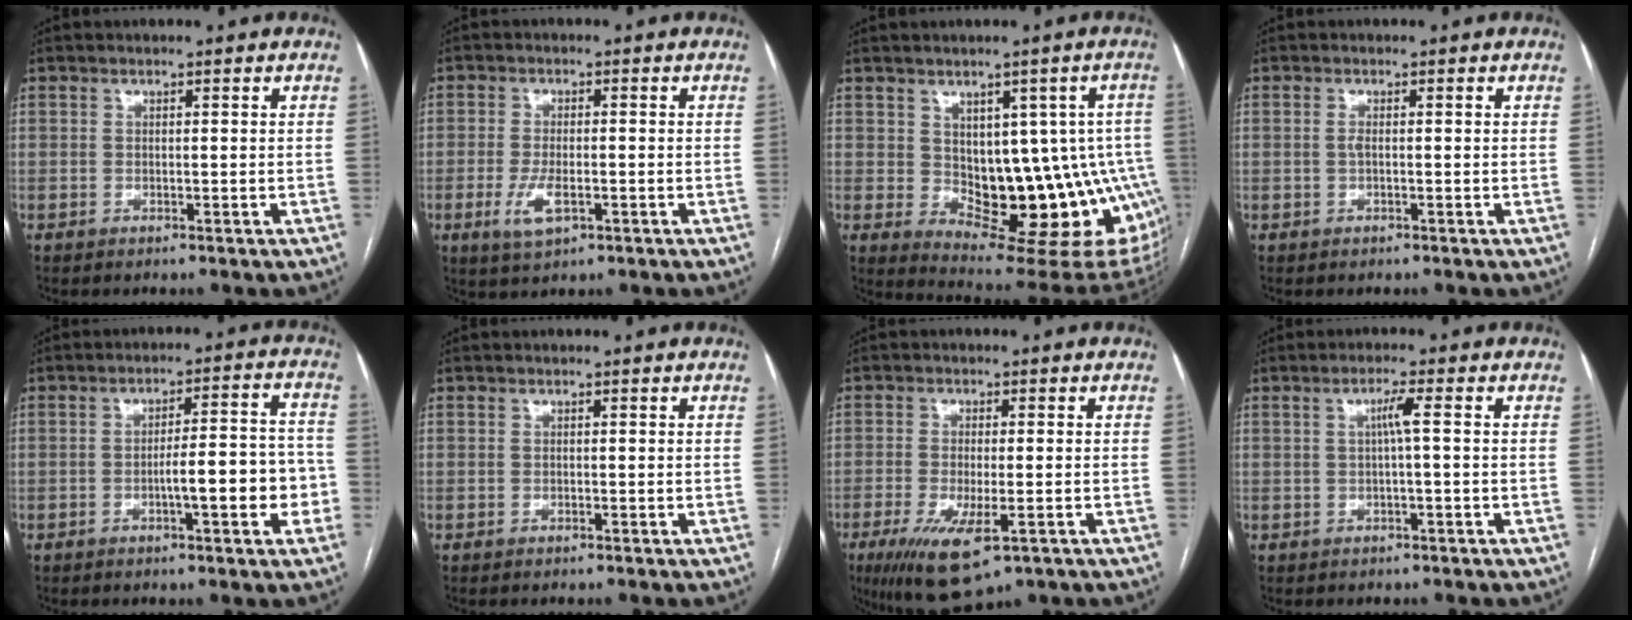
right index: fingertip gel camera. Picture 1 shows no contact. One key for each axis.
{"total": 4.7, "fx": -1.7, "fy": 1.8, "fz": 4.0, "tx": -0.084, "ty": -0.005, "tz": -0.025}
{"total": 16.5, "fx": -1.4, "fy": 8.0, "fz": 14.3, "tx": -0.121, "ty": 0.013, "tz": 0.005}
{"total": 1.1, "fx": 0.0, "fy": 0.2, "fz": 1.1, "tx": -0.024, "ty": 0.000, "tz": 0.000}
{"total": 9.2, "fx": -2.6, "fy": 1.8, "fz": 8.6, "tx": -0.115, "ty": 0.027, "tz": -0.033}
{"total": 0.0}
{"total": 9.8, "fx": -4.9, "fy": 2.8, "fz": 8.1, "tx": -0.145, "ty": -0.026, "tz": -0.074}
{"total": 2.4, "fx": 0.2, "fy": -0.4, "fz": 2.3, "tx": -0.042, "ty": 0.004, "tz": 0.005}